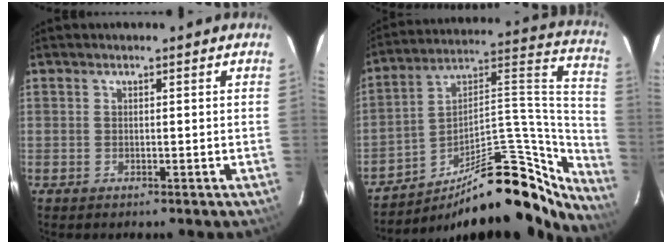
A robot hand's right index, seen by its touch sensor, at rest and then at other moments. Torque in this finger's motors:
{"motor_torque": [0.30, -0.97, 0.51, 0.11]}